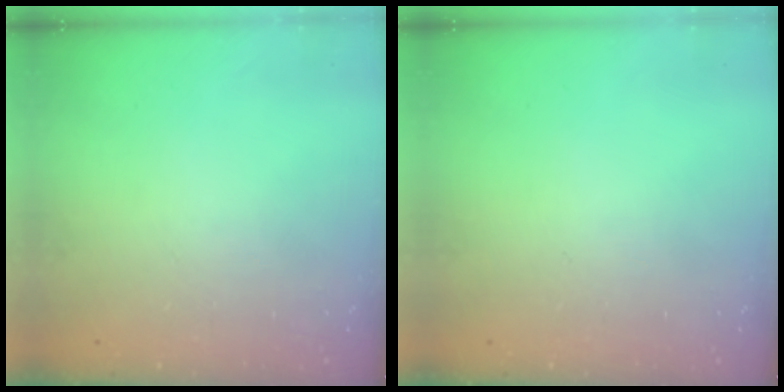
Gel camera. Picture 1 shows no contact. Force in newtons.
{"total": 0.0}